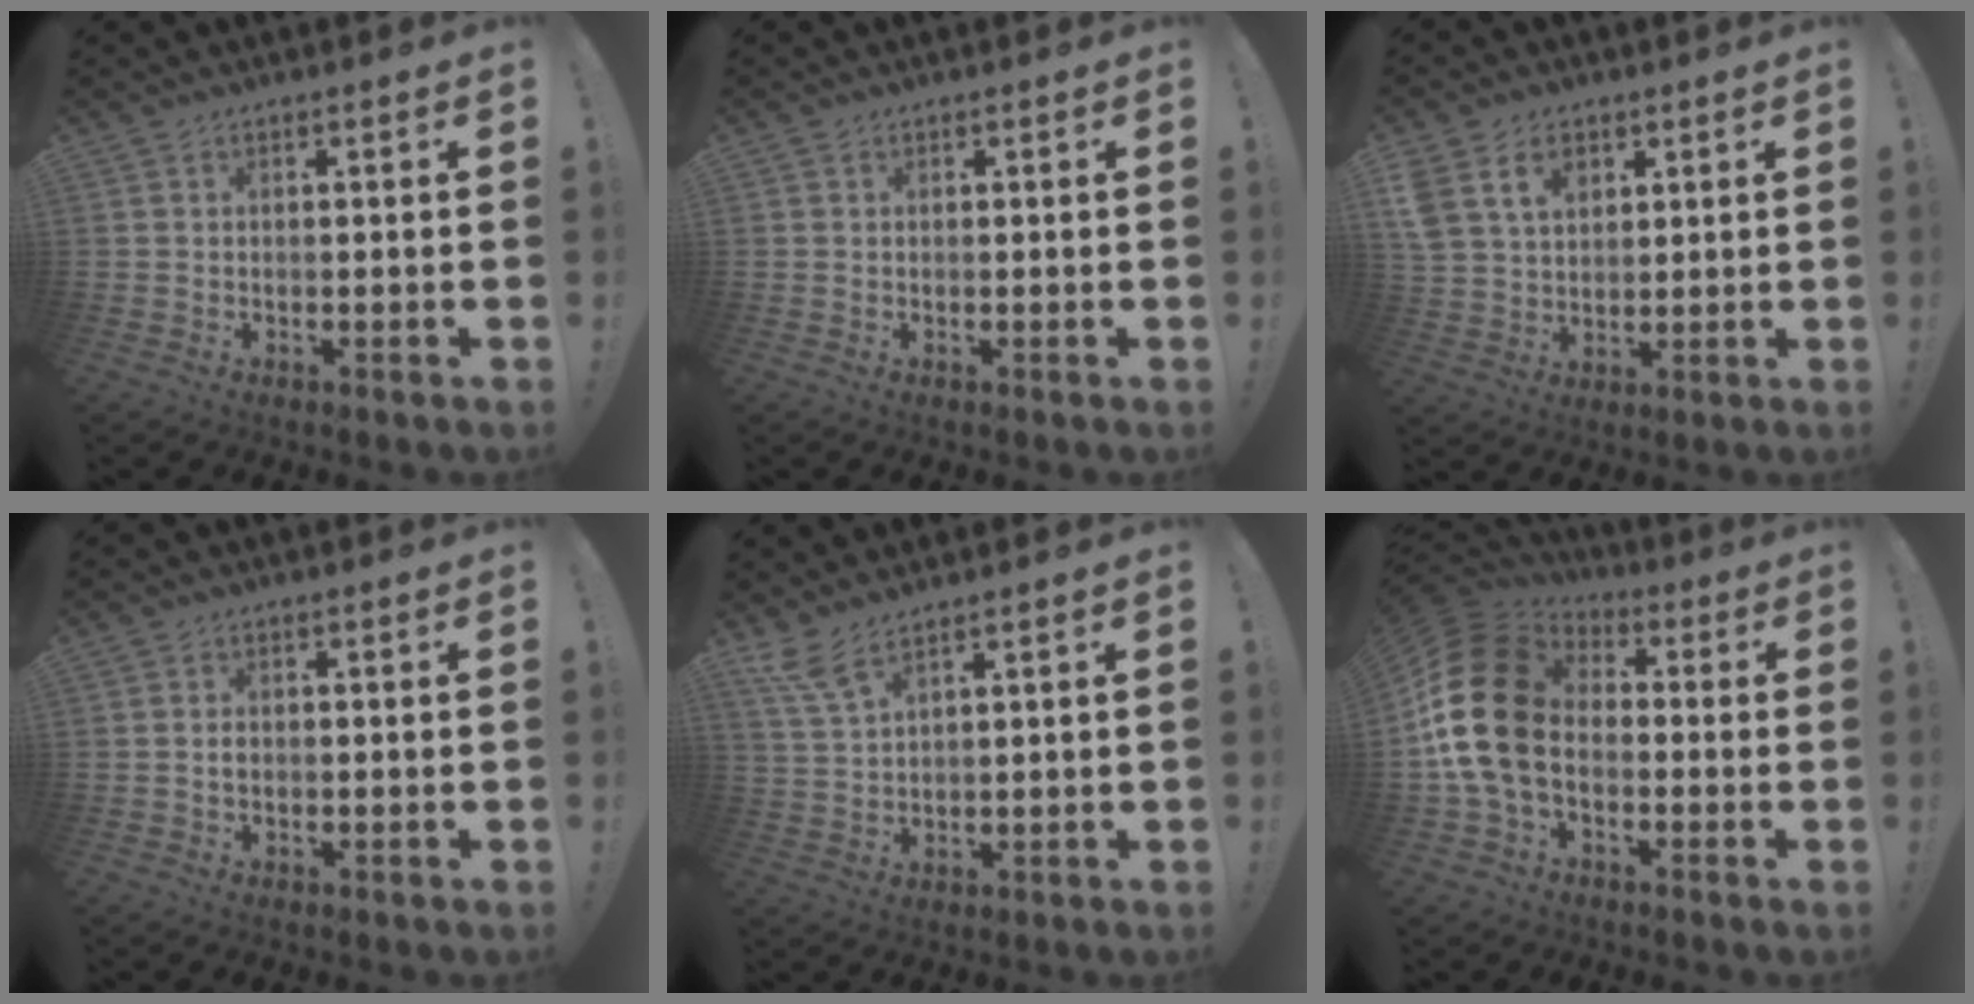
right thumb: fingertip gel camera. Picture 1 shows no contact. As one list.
[{"total": 0.0}, {"total": 11.1, "force": [5.2, 7.9, 5.7], "torque": [-0.096, -0.016, 0.102]}, {"total": 1.3, "force": [-0.4, 1.0, 0.8], "torque": [-0.014, 0.005, -0.008]}, {"total": 5.9, "force": [4.4, 1.1, 3.7], "torque": [-0.077, -0.018, 0.084]}, {"total": 19.5, "force": [-0.9, 13.4, 14.1], "torque": [-0.268, 0.028, -0.008]}]